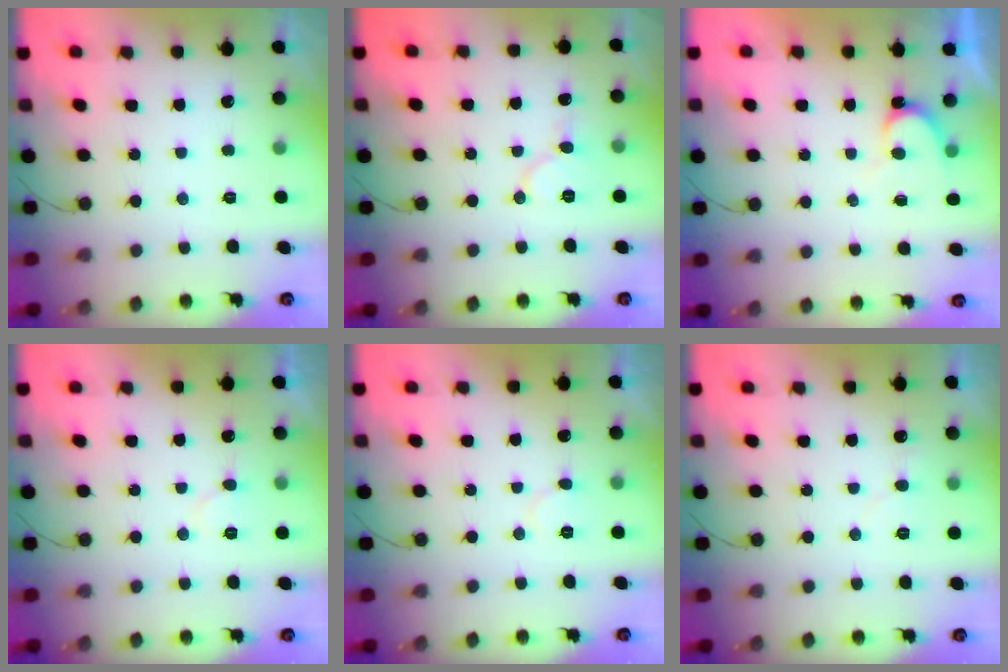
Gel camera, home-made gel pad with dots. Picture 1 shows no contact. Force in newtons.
{"total": 7.6, "press": 7.5, "slide": 0.8}
{"total": 4.6, "press": 4.6, "slide": 0.4}
{"total": 4.9, "press": 4.9, "slide": 0.5}
{"total": 4.1, "press": 4.1, "slide": 0.5}
{"total": 3.6, "press": 3.6, "slide": 0.2}